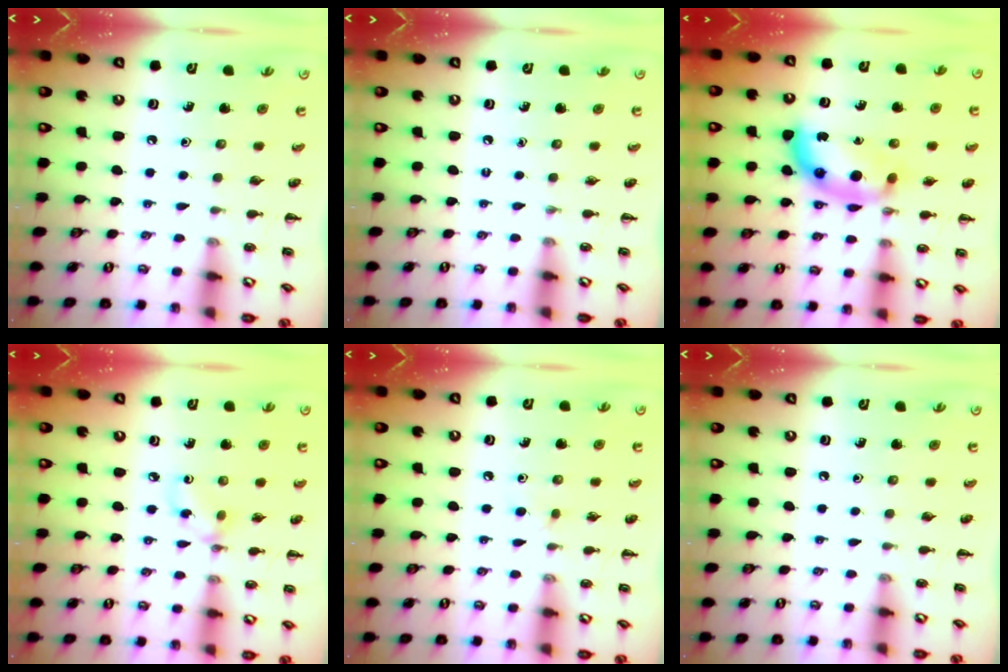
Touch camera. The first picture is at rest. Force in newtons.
{"total": 0.0}
{"total": 12.0, "press": 12.0, "slide": 0.3}
{"total": 2.9, "press": 2.9, "slide": 0.3}
{"total": 2.8, "press": 2.7, "slide": 1.0}
{"total": 0.0}